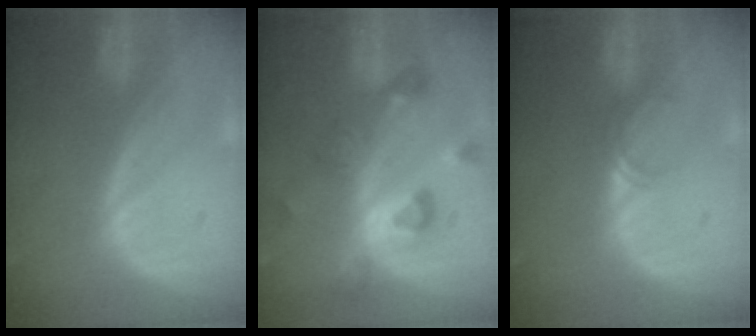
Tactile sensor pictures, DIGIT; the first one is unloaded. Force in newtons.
{"total": 8.4, "press": 7.8, "slide": 3.1}
{"total": 1.7, "press": 1.4, "slide": 1.0}